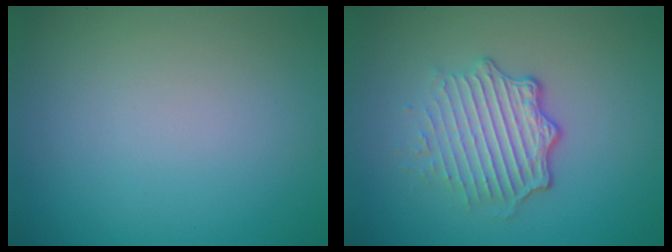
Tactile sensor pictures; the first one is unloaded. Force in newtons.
{"total": 4.9, "press": 3.4, "slide": 3.5}